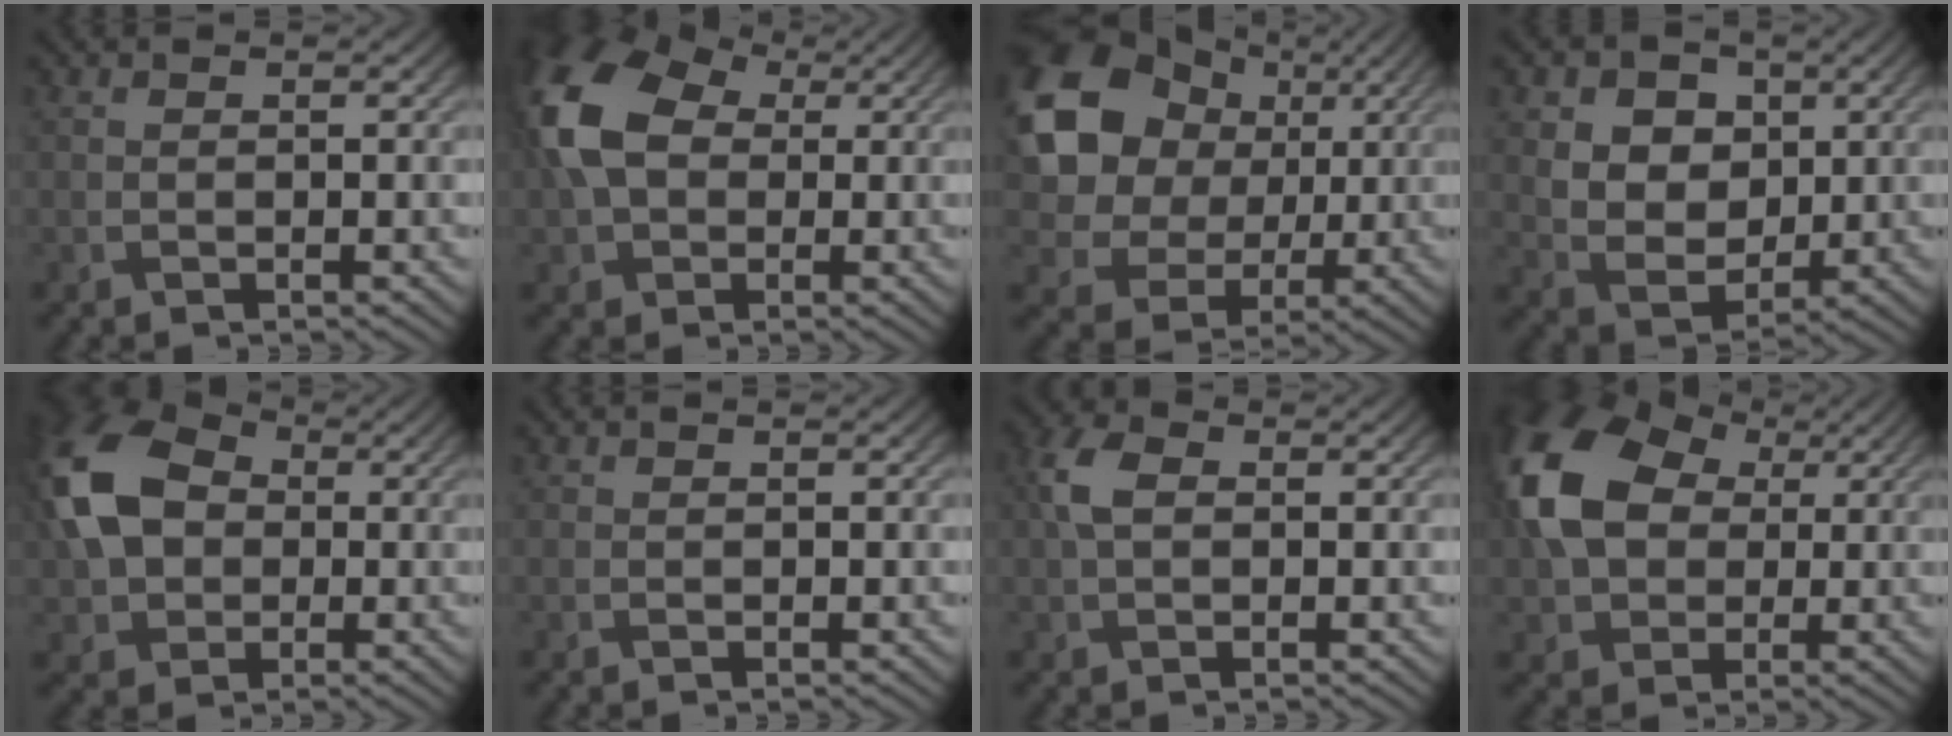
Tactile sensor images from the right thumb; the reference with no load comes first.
{"total": 12.9, "force": [1.7, 9.3, 8.8], "torque": [-0.224, 0.007, 0.024]}
{"total": 13.7, "force": [4.2, 10.9, 7.2], "torque": [-0.173, 0.015, 0.062]}
{"total": 9.4, "force": [3.0, 7.4, 5.0], "torque": [-0.126, 0.008, 0.056]}
{"total": 12.6, "force": [0.8, 9.3, 8.5], "torque": [-0.218, 0.014, 0.002]}
{"total": 0.0}
{"total": 3.8, "force": [0.6, 2.5, 2.8], "torque": [-0.071, 0.009, 0.004]}
{"total": 14.3, "force": [2.5, 10.6, 9.3], "torque": [-0.217, 0.010, 0.040]}